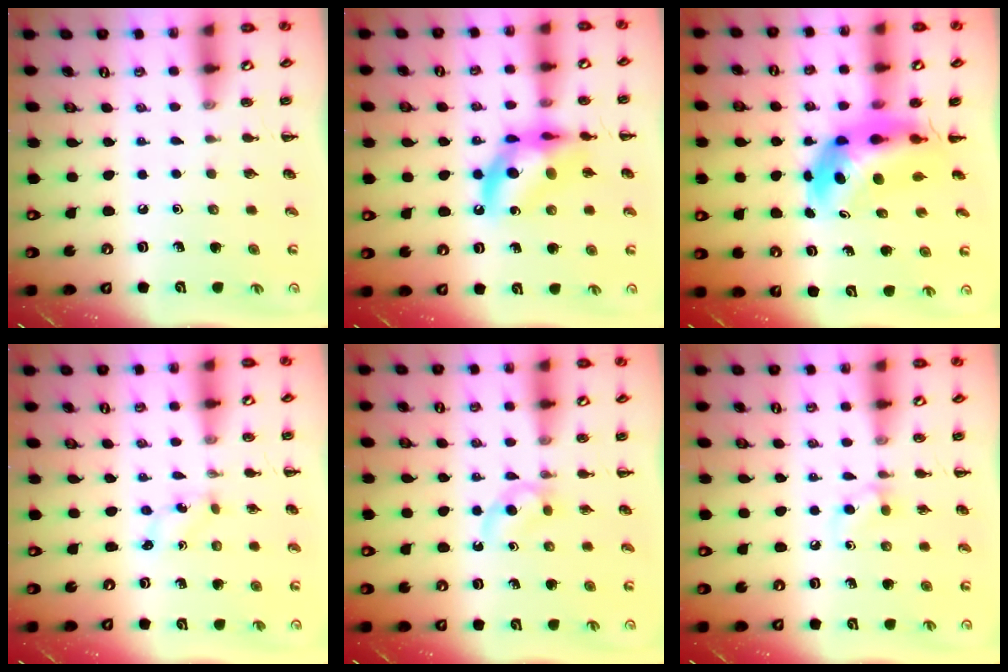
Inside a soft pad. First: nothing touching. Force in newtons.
{"total": 14.1, "press": 13.7, "slide": 3.5}
{"total": 7.3, "press": 6.9, "slide": 2.6}
{"total": 0.0}
{"total": 3.6, "press": 3.3, "slide": 1.6}
{"total": 4.3, "press": 3.9, "slide": 1.6}